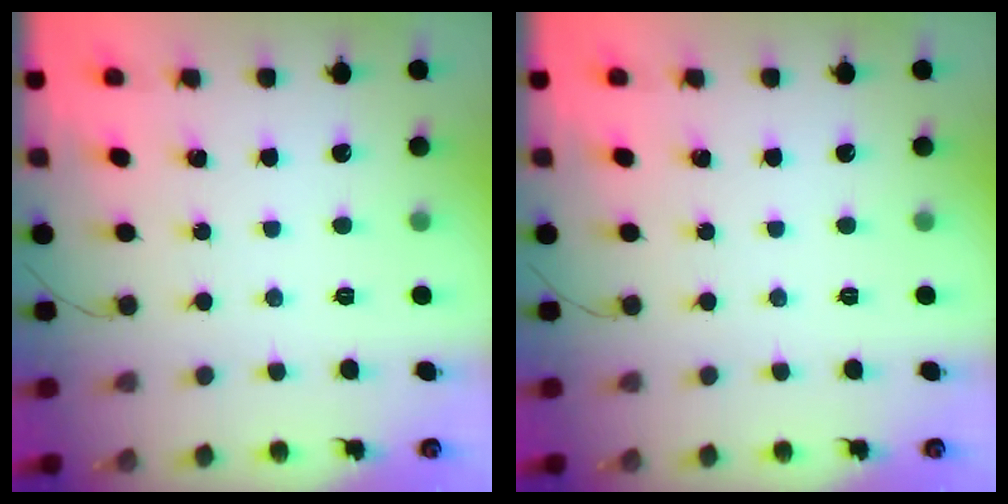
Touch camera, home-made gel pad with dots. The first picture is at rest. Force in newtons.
{"total": 0.0}